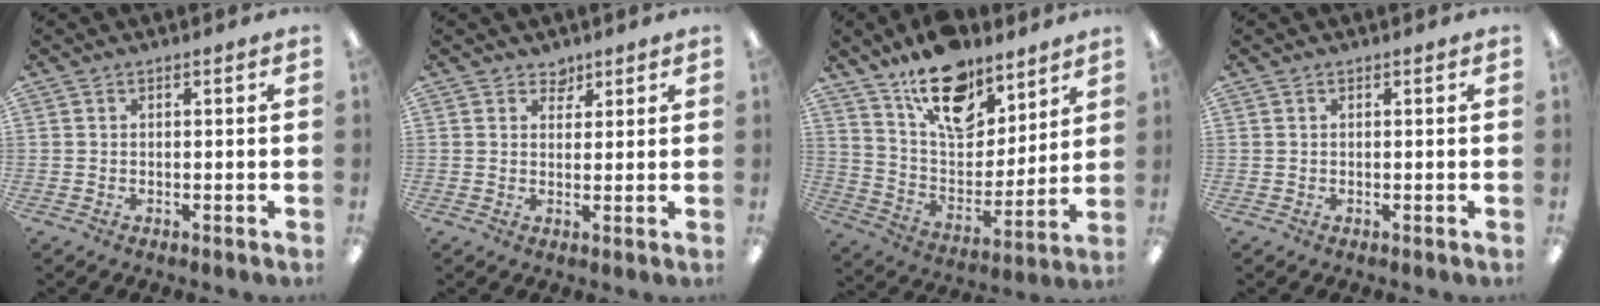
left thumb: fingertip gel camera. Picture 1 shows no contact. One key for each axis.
{"total": 2.8, "fx": 2.3, "fy": 1.6, "fz": 0.3, "tx": 0.005, "ty": -0.011, "tz": 0.040}
{"total": 18.2, "fx": 13.0, "fy": 9.2, "fz": 8.8, "tx": -0.150, "ty": -0.079, "tz": 0.233}
{"total": 0.0}